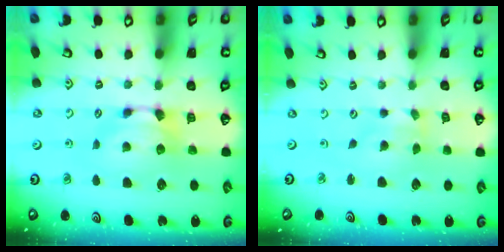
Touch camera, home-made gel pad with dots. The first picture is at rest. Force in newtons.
{"total": 2.8, "press": 2.7, "slide": 0.9}